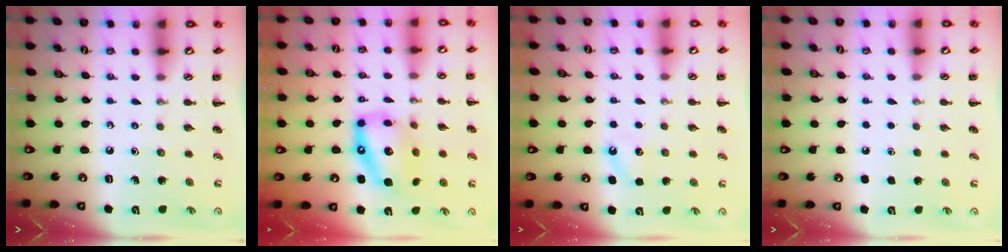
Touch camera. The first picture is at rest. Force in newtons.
{"total": 14.2, "press": 13.9, "slide": 3.2}
{"total": 3.7, "press": 3.5, "slide": 1.3}
{"total": 1.6, "press": 1.6, "slide": 0.1}